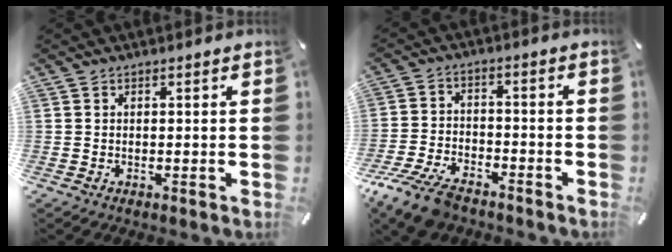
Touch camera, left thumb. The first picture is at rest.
{"total": 10.6, "force": [-8.1, 4.5, 5.2], "torque": [-0.107, 0.038, -0.155]}